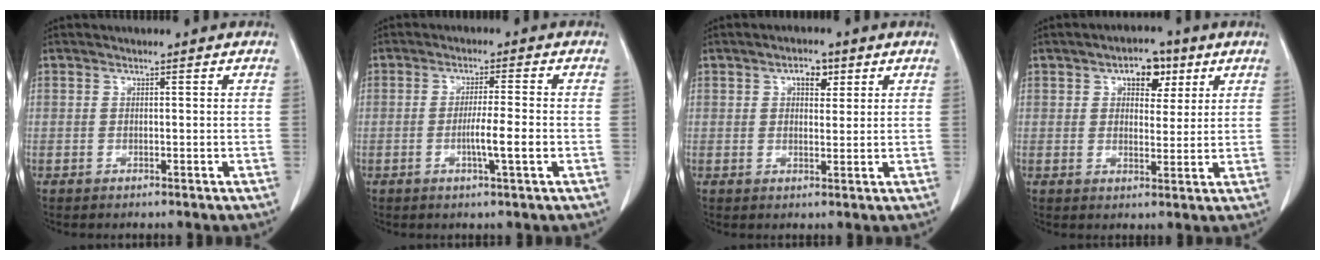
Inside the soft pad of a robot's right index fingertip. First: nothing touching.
{"total": 5.2, "force": [-1.4, 0.1, 5.0], "torque": [-0.088, -0.004, -0.023]}
{"total": 3.9, "force": [1.7, 2.2, 2.7], "torque": [-0.046, 0.011, 0.029]}
{"total": 6.8, "force": [3.1, 3.9, 4.5], "torque": [-0.070, 0.019, 0.051]}